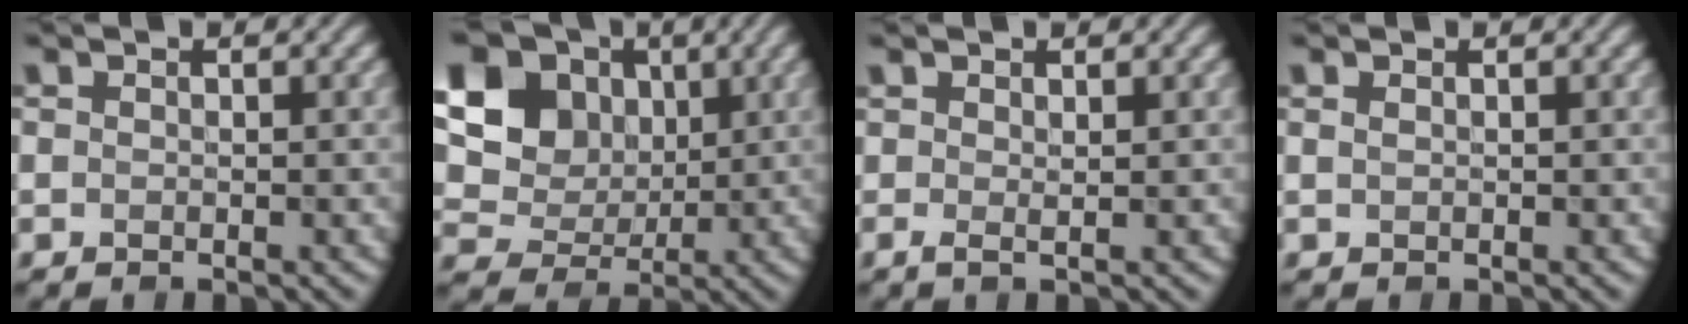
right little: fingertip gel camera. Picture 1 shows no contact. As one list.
[{"total": 13.0, "force": [4.5, 10.3, 6.6], "torque": [-0.152, 0.032, 0.084]}, {"total": 0.9, "force": [0.2, 0.1, 0.8], "torque": [-0.011, -0.002, 0.005]}, {"total": 0.9, "force": [0.4, 0.5, 0.6], "torque": [0.004, -0.004, -0.001]}]